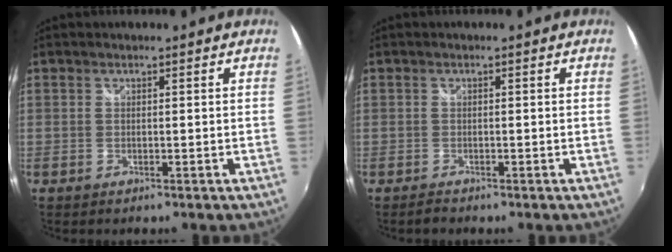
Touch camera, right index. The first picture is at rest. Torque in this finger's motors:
{"motor_torque": [-0.75, -0.43, -0.73, -0.08]}